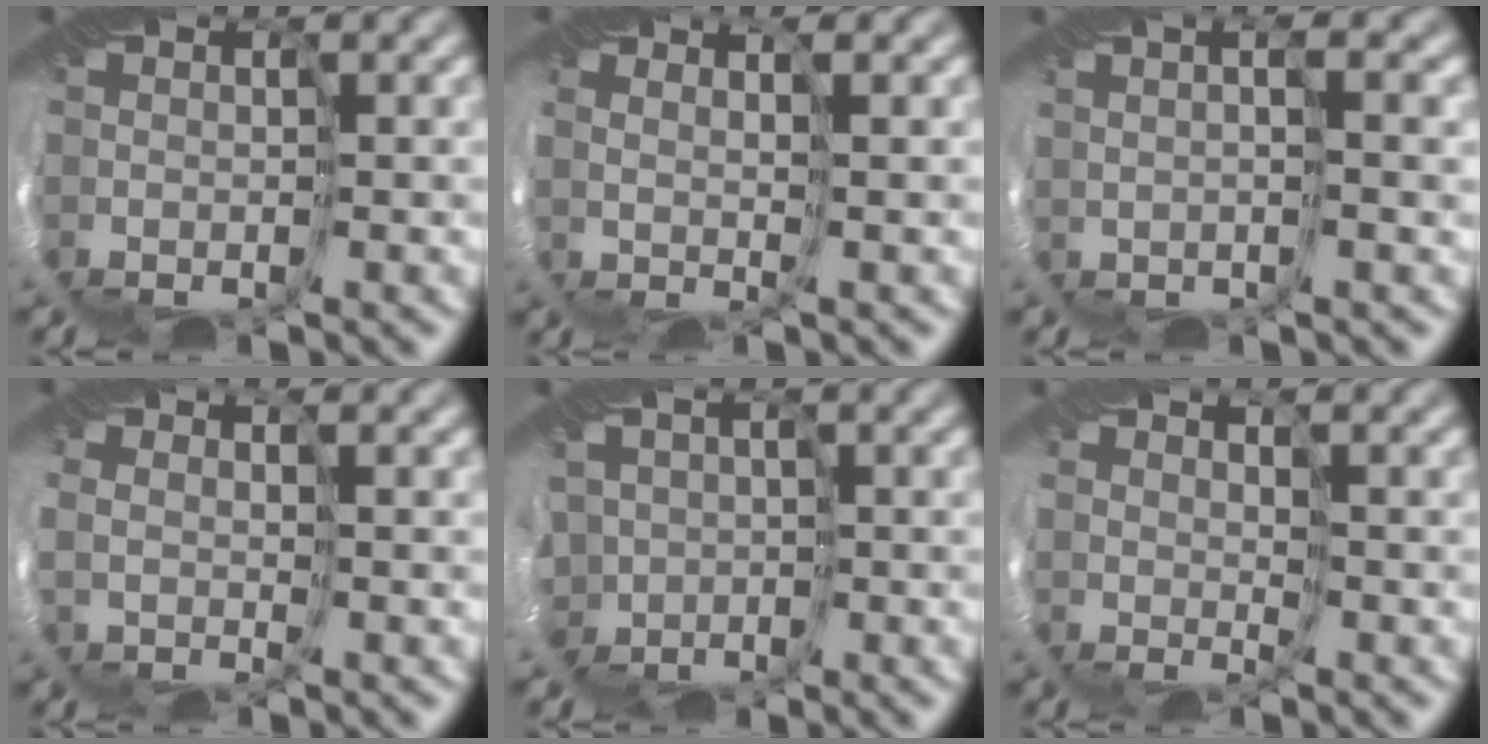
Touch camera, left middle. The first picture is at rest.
{"total": 1.9, "force": [1.9, -0.1, 0.5], "torque": [0.002, 0.018, 0.015]}
{"total": 1.7, "force": [1.1, -0.1, 1.3], "torque": [-0.011, 0.019, 0.010]}
{"total": 2.1, "force": [1.8, -0.7, -1.0], "torque": [0.009, 0.009, 0.025]}
{"total": 4.7, "force": [-0.9, 4.1, 2.1], "torque": [-0.037, -0.011, -0.014]}
{"total": 2.6, "force": [1.4, -1.4, -1.6], "torque": [0.023, 0.000, 0.027]}